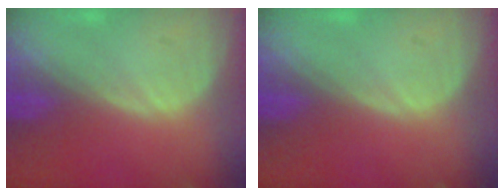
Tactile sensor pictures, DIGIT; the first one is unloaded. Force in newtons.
{"total": 0.0}